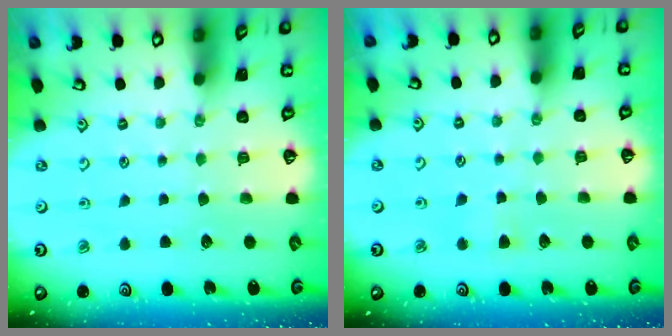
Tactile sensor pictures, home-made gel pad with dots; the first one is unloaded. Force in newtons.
{"total": 2.7, "press": 2.7, "slide": 0.4}